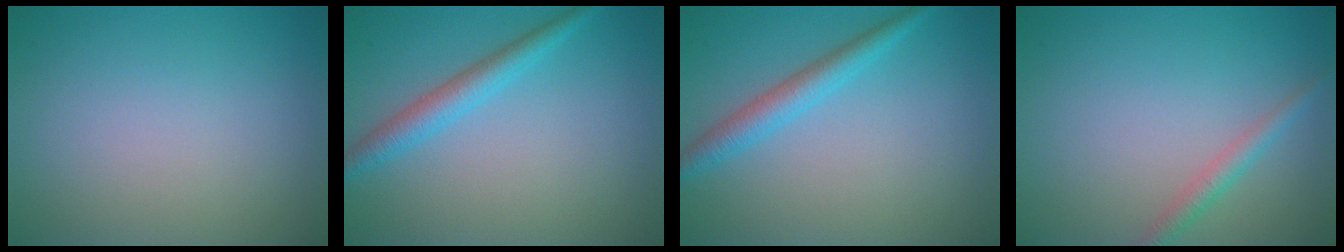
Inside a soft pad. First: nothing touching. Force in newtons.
{"total": 2.7, "press": 2.7, "slide": 0.1}
{"total": 2.7, "press": 2.7, "slide": 0.1}
{"total": 1.8, "press": 1.8, "slide": 0.0}